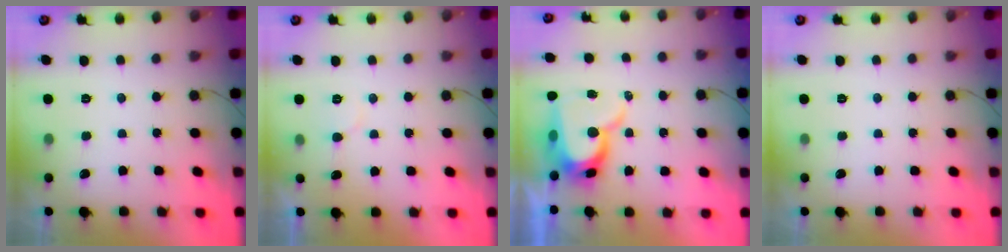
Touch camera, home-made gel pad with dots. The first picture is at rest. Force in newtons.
{"total": 3.8, "press": 3.8, "slide": 0.2}
{"total": 11.4, "press": 11.3, "slide": 1.1}
{"total": 0.0}